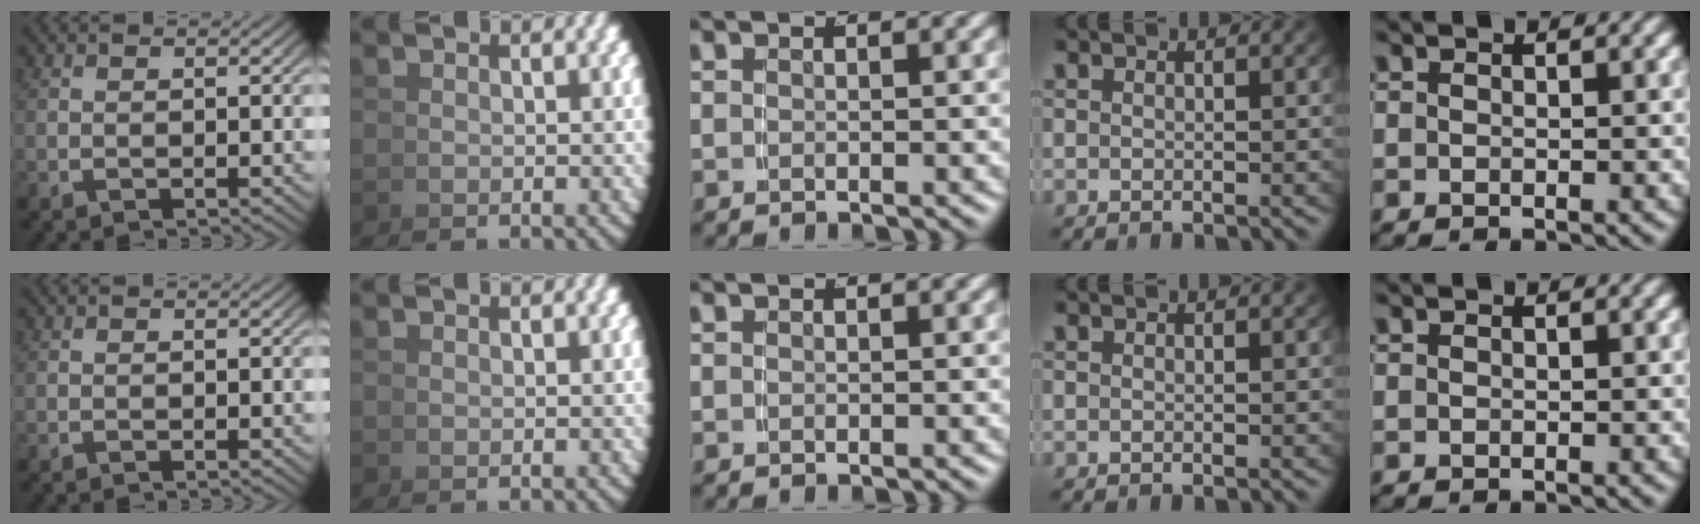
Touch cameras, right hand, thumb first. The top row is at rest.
{}